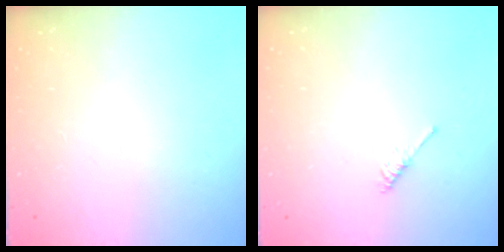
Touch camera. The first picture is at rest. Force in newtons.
{"total": 2.1, "press": 2.1, "slide": 0.4}